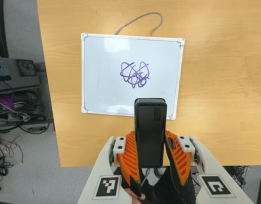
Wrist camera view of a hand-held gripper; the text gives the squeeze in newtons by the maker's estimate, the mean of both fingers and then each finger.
{"total": 4.0, "left": 2.3, "right": 5.6}